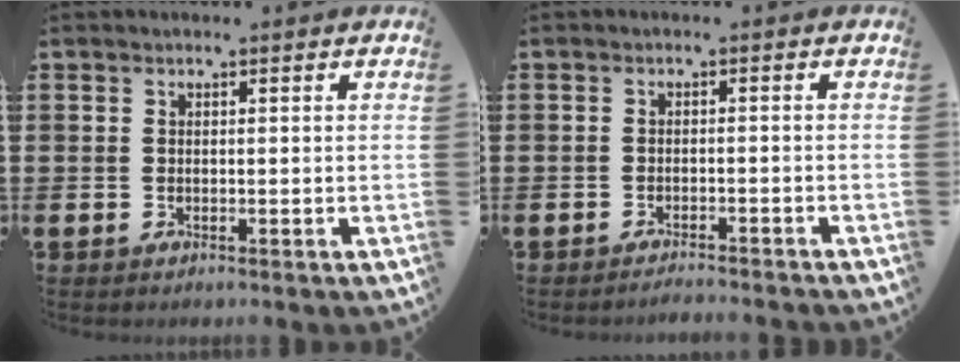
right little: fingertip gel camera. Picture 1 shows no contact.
{"total": 1.3, "force": [-1.3, -0.2, 0.2], "torque": [-0.003, 0.001, -0.025]}